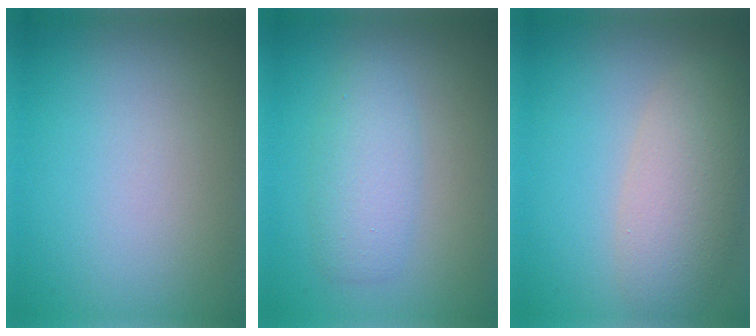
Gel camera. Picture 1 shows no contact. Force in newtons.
{"total": 2.9, "press": 2.9, "slide": 0.1}
{"total": 5.3, "press": 5.3, "slide": 0.5}